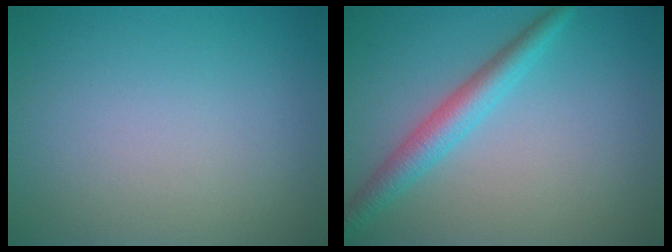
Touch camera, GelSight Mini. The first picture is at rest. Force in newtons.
{"total": 3.4, "press": 3.4, "slide": 0.1}